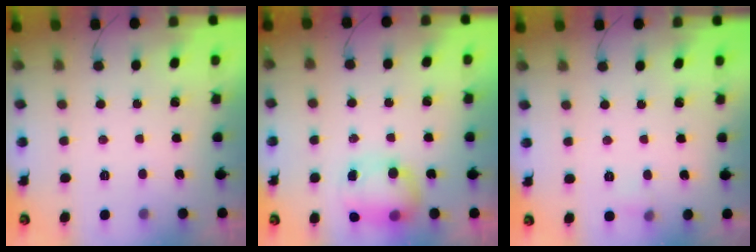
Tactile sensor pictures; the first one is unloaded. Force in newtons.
{"total": 8.6, "press": 8.5, "slide": 0.7}
{"total": 3.3, "press": 3.0, "slide": 1.2}